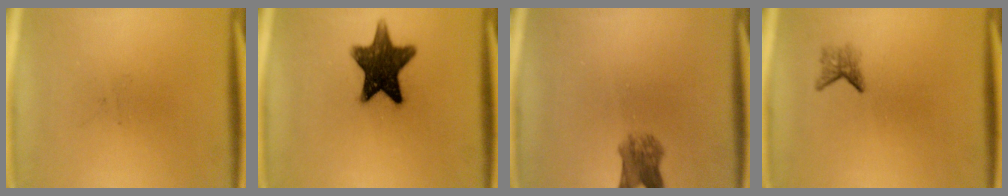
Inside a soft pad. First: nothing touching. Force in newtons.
{"total": 12.8}
{"total": 4.1}
{"total": 1.6}